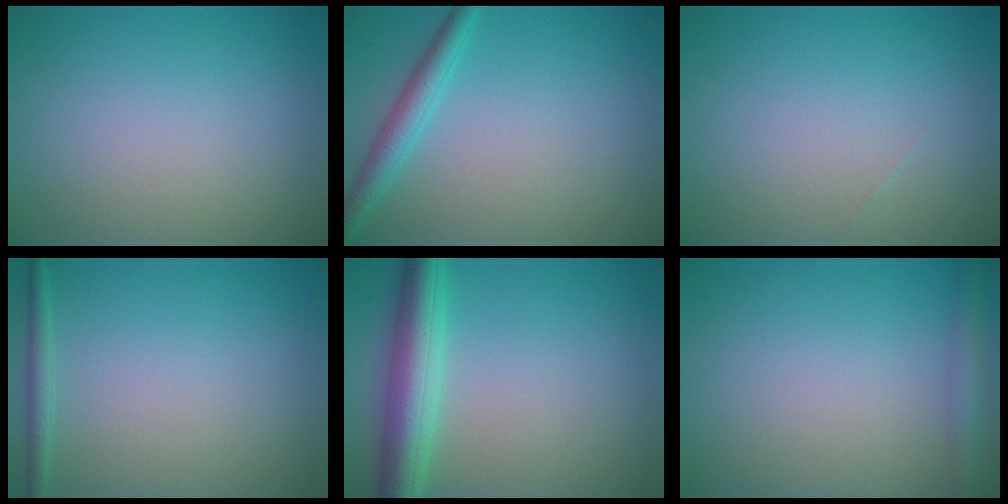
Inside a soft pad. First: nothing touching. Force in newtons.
{"total": 2.6, "press": 2.6, "slide": 0.1}
{"total": 0.0}
{"total": 1.3, "press": 1.3, "slide": 0.1}
{"total": 5.7, "press": 5.7, "slide": 0.3}
{"total": 2.1, "press": 2.1, "slide": 0.1}